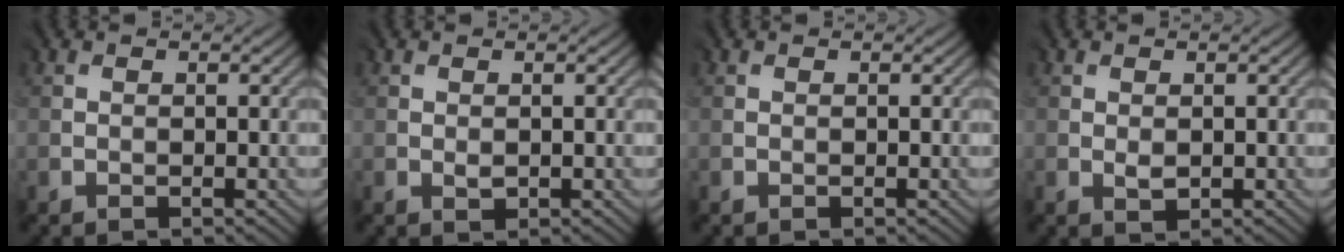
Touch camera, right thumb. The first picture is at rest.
{"total": 0.6, "force": [0.0, 0.5, 0.3], "torque": [-0.003, -0.002, 0.002]}
{"total": 0.0}
{"total": 1.0, "force": [0.0, 0.7, 0.7], "torque": [-0.010, -0.003, 0.004]}